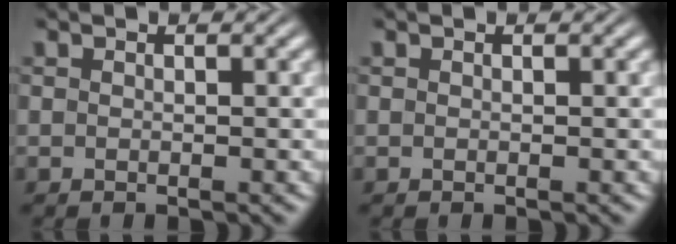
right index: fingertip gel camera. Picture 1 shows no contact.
{"total": 0.0}